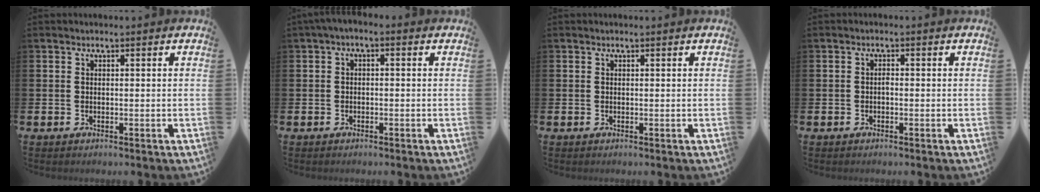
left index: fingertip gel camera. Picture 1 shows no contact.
{"total": 1.4, "force": [-0.9, 0.5, 0.9], "torque": [-0.015, 0.001, -0.020]}
{"total": 0.0}
{"total": 0.8, "force": [-0.4, 0.4, 0.6], "torque": [-0.011, 0.000, -0.009]}